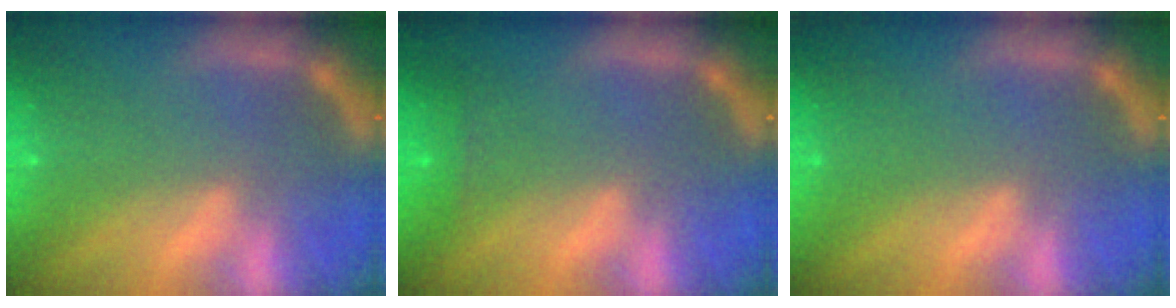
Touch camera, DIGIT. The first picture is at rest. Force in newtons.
{"total": 0.9}
{"total": 0.0}